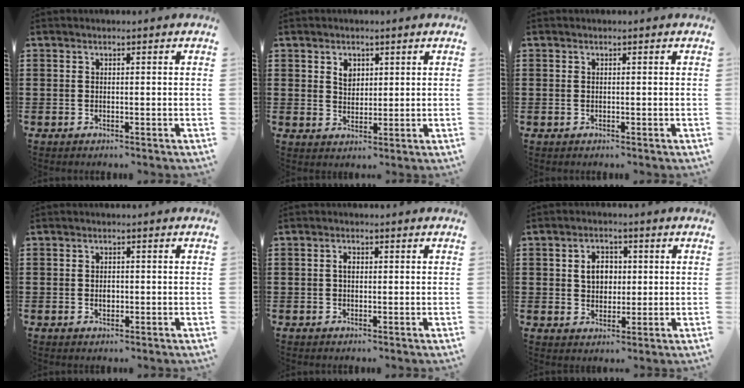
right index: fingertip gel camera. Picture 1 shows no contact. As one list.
[{"total": 2.7, "force": [1.3, 1.9, 1.3], "torque": [-0.023, 0.004, 0.022]}, {"total": 0.0}, {"total": 1.5, "force": [-0.2, 0.9, 1.2], "torque": [-0.025, 0.003, -0.003]}, {"total": 1.3, "force": [0.1, 0.7, 1.1], "torque": [-0.022, 0.005, 0.001]}, {"total": 4.3, "force": [0.5, 3.3, 2.6], "torque": [-0.053, 0.011, 0.004]}]